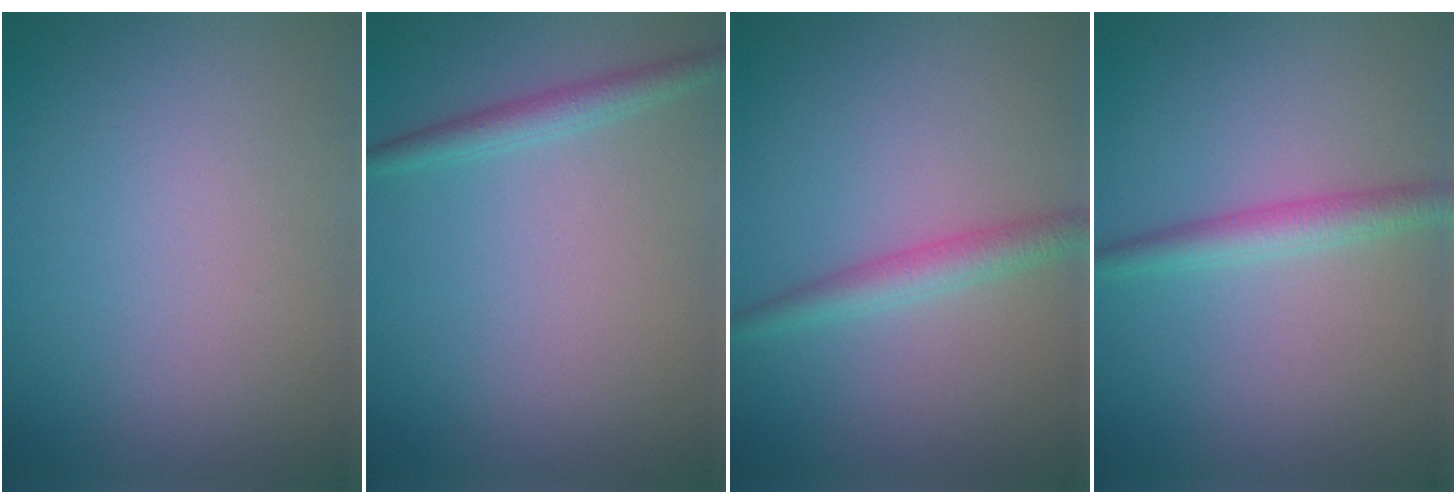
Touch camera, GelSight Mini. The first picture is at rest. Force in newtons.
{"total": 1.9, "press": 1.9, "slide": 0.2}
{"total": 2.5, "press": 2.5, "slide": 0.1}
{"total": 2.6, "press": 2.6, "slide": 0.1}